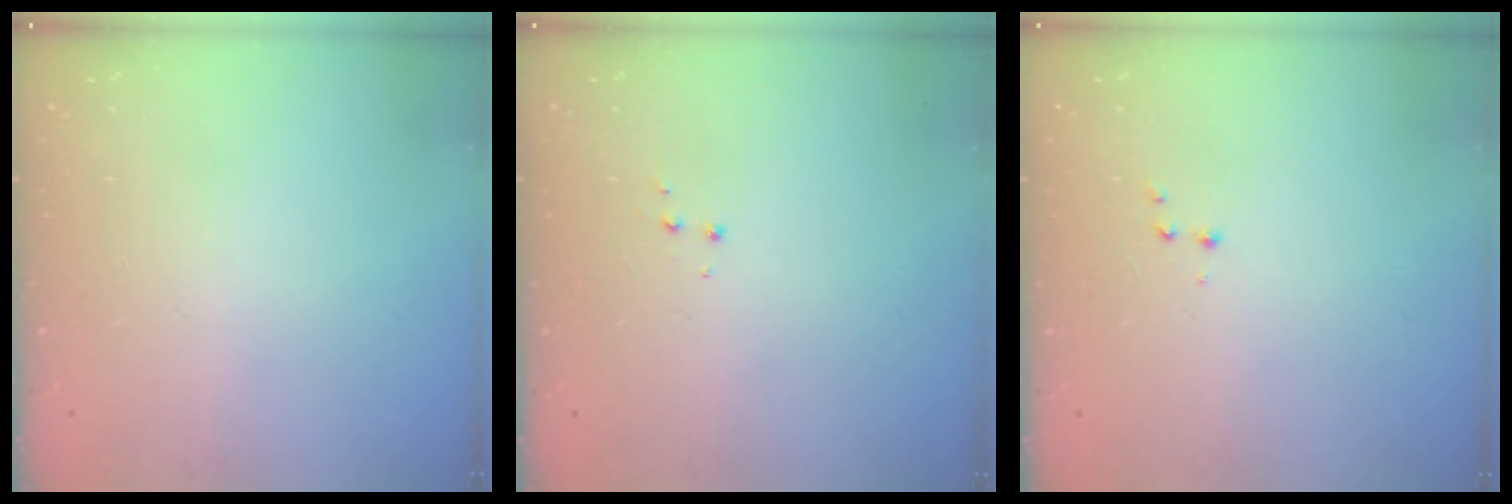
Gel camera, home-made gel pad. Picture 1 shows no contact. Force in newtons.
{"total": 3.9, "press": 3.9, "slide": 0.5}
{"total": 2.6, "press": 2.5, "slide": 0.6}